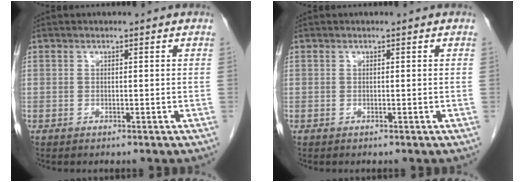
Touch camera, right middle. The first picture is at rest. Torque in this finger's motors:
{"motor_torque": [0.00, -0.01, 0.03, 0.01]}